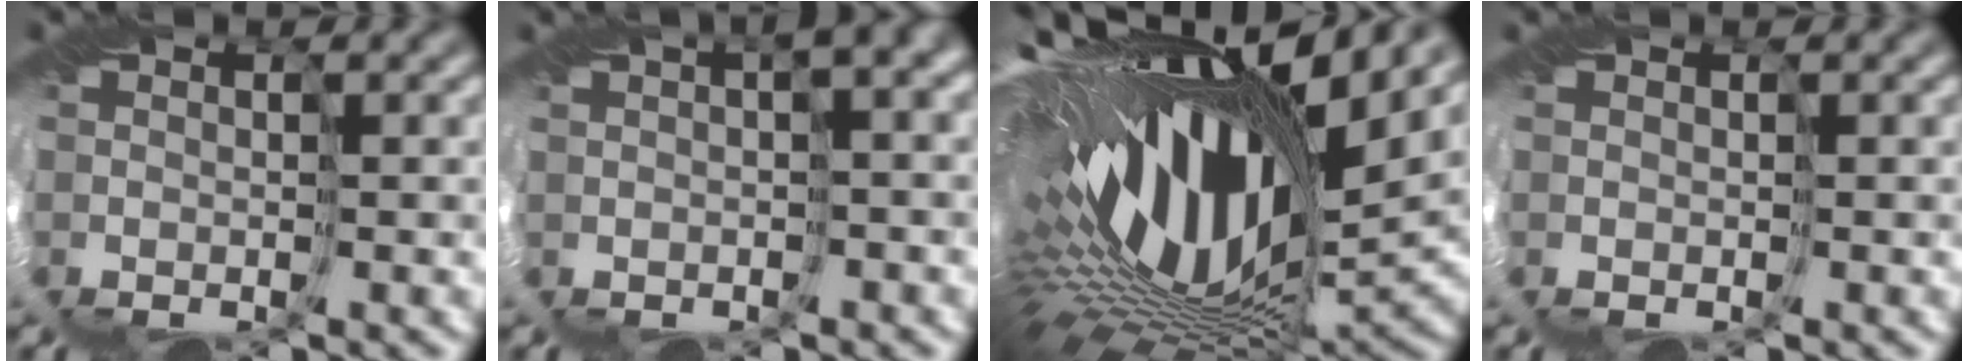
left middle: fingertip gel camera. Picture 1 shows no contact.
{"total": 3.8, "force": [1.3, 0.6, 3.5], "torque": [-0.052, 0.020, 0.020]}
{"total": 18.9, "force": [4.5, 8.6, 16.2], "torque": [-0.285, -0.002, 0.070]}
{"total": 0.0}